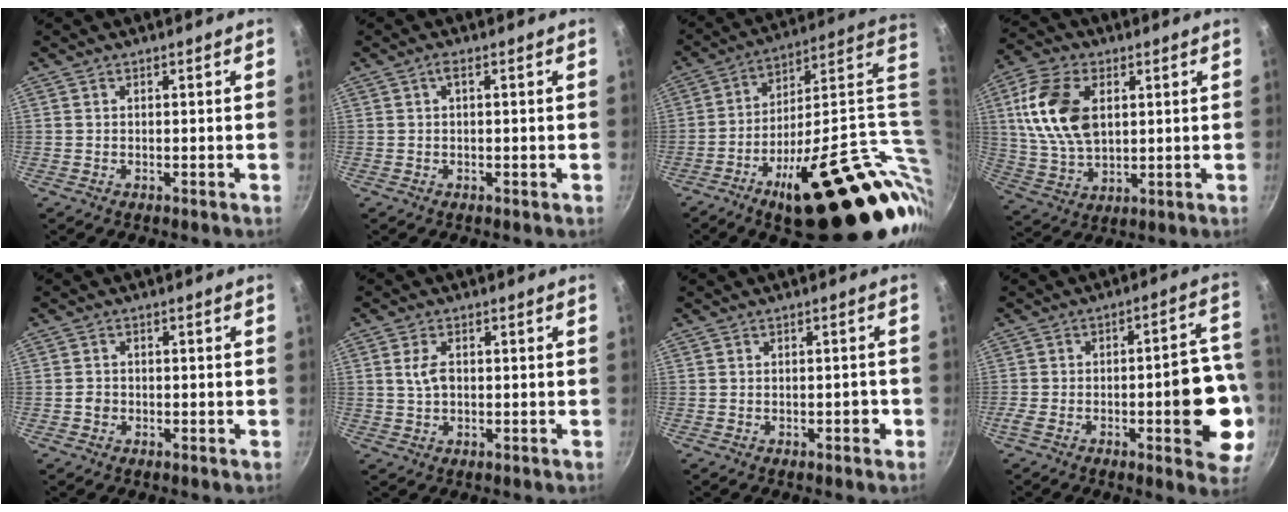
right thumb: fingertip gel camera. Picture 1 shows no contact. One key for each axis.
{"total": 1.7, "fx": 0.5, "fy": 0.6, "fz": 1.5, "tx": -0.026, "ty": 0.003, "tz": 0.008}
{"total": 33.1, "fx": -2.0, "fy": 12.5, "fz": 30.6, "tx": -0.378, "ty": -0.006, "tz": -0.012}
{"total": 15.3, "fx": 3.6, "fy": 9.5, "fz": 11.5, "tx": -0.210, "ty": -0.005, "tz": 0.073}
{"total": 1.7, "fx": -0.5, "fy": 1.5, "fz": 0.6, "tx": -0.004, "ty": 0.009, "tz": -0.007}
{"total": 3.8, "fx": 0.6, "fy": 2.3, "fz": 3.0, "tx": -0.054, "ty": 0.004, "tz": 0.010}
{"total": 2.1, "fx": -0.7, "fy": 1.2, "fz": 1.6, "tx": -0.008, "ty": 0.009, "tz": -0.011}
{"total": 16.4, "fx": -4.5, "fy": 6.0, "fz": 14.6, "tx": -0.147, "ty": 0.039, "tz": -0.061}